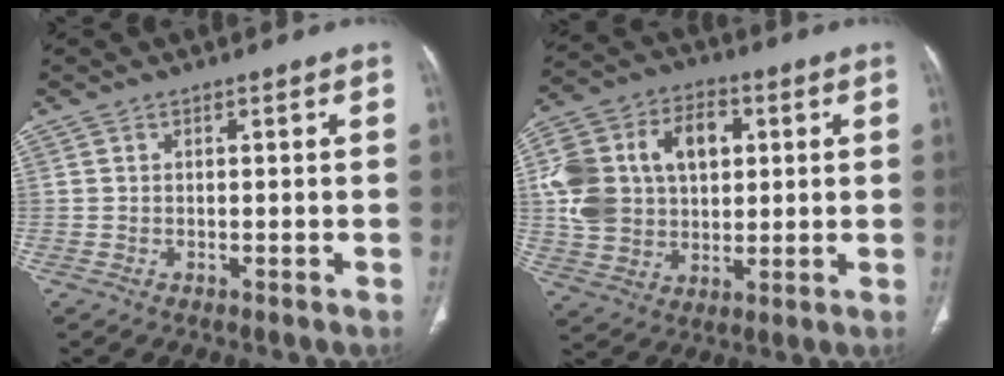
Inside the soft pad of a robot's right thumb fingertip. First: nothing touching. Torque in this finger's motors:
{"motor_torque": [1.50, 3.20, 2.05, 0.33, 0.18]}